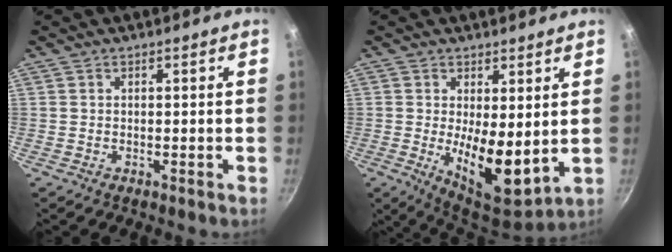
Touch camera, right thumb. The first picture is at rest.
{"total": 11.4, "force": [0.4, 4.9, 10.3], "torque": [-0.142, -0.038, 0.016]}